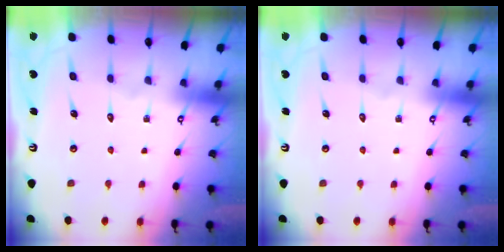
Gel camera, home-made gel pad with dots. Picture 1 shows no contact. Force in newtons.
{"total": 0.0}